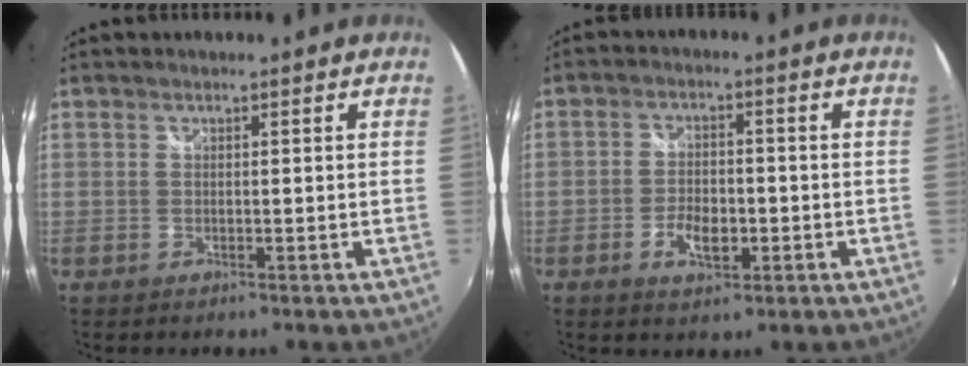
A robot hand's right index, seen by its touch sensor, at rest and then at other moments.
{"total": 5.7, "force": [-2.1, 3.0, 4.4], "torque": [-0.093, 0.001, -0.034]}